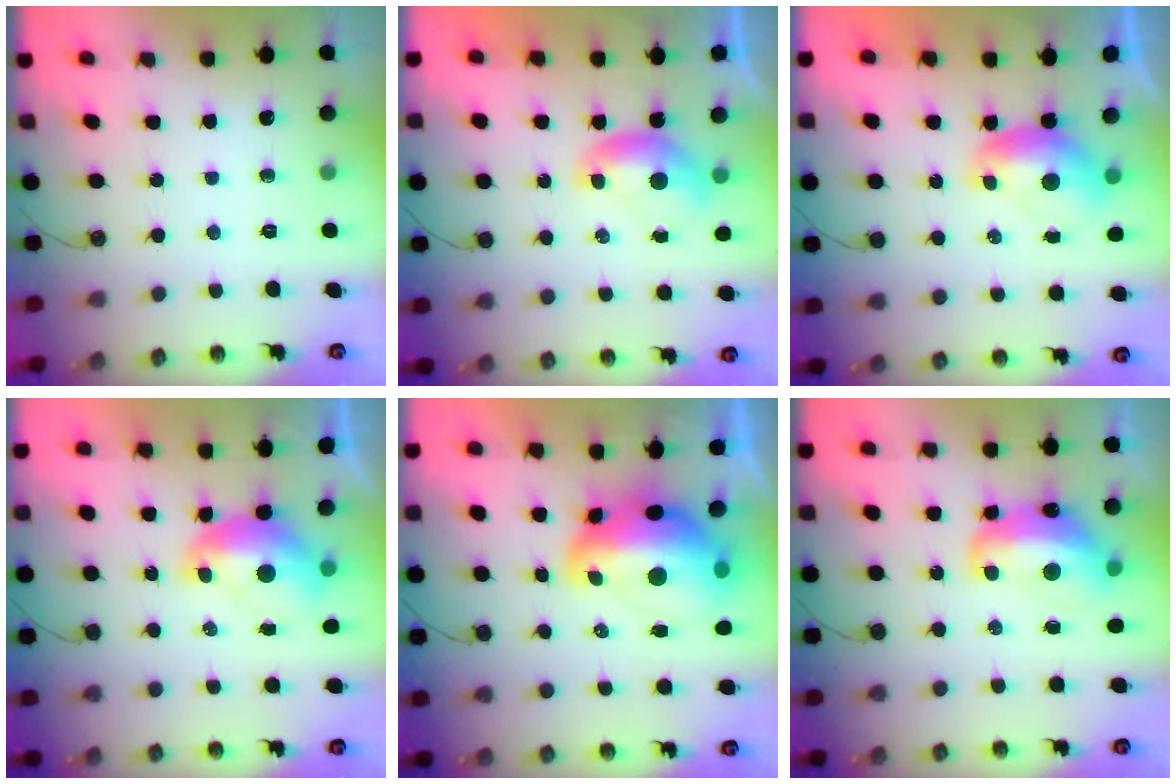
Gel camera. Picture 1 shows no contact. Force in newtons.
{"total": 0.0}
{"total": 1.0, "press": 0.8, "slide": 0.6}
{"total": 2.3, "press": 2.2, "slide": 0.7}
{"total": 11.8, "press": 11.7, "slide": 1.6}
{"total": 8.0, "press": 7.9, "slide": 1.0}